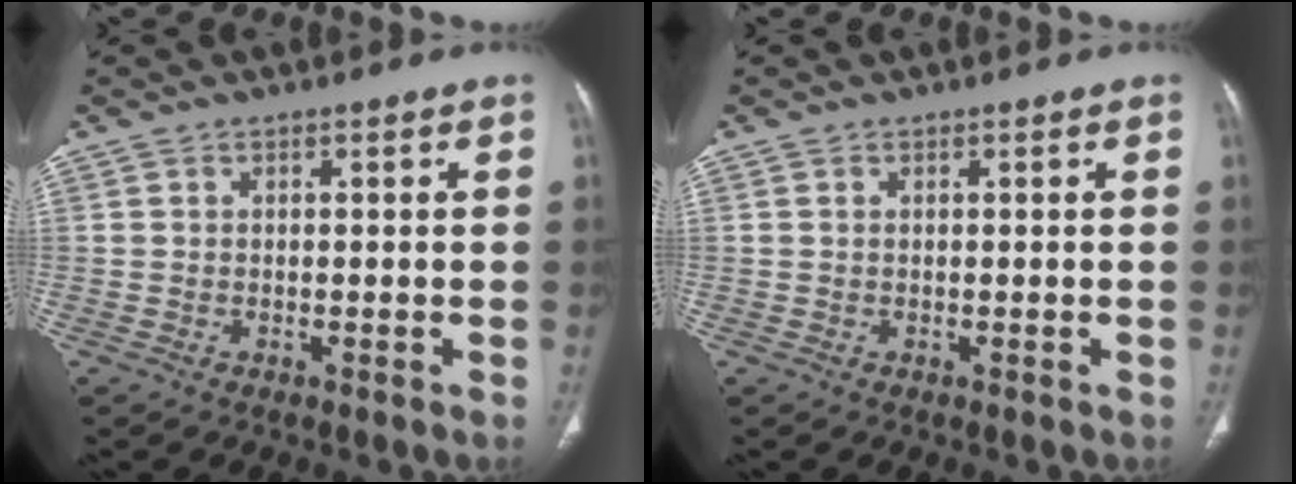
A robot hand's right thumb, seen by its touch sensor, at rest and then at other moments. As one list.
[{"total": 0.0}]